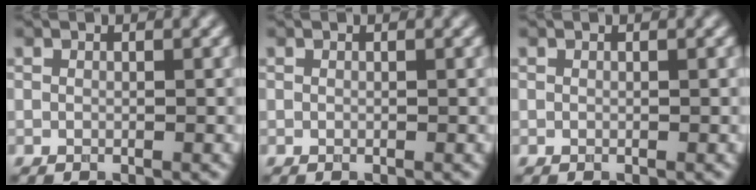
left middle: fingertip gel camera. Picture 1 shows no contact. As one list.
[{"total": 0.0}, {"total": 0.0}]